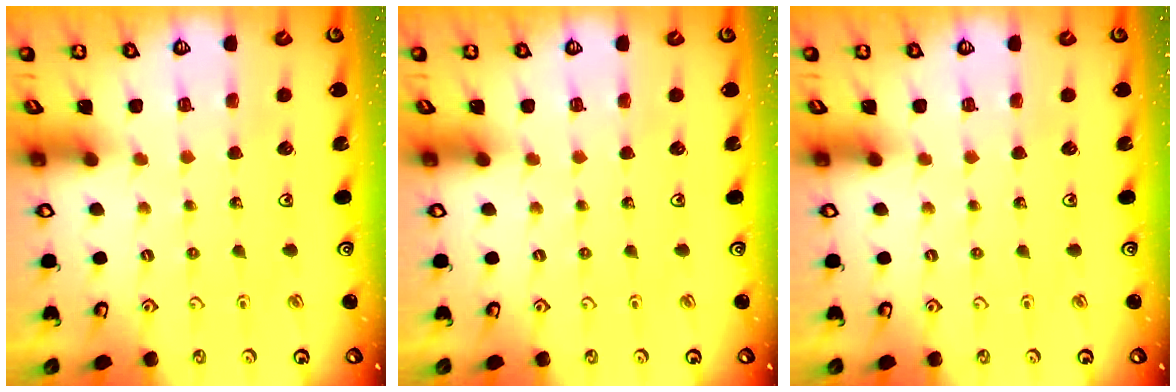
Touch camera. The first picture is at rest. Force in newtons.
{"total": 0.0}
{"total": 0.0}